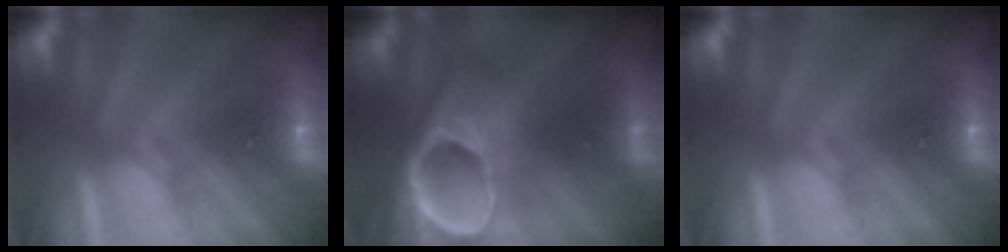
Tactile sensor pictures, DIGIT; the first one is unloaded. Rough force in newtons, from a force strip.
{"total": 9.1}
{"total": 0.0}